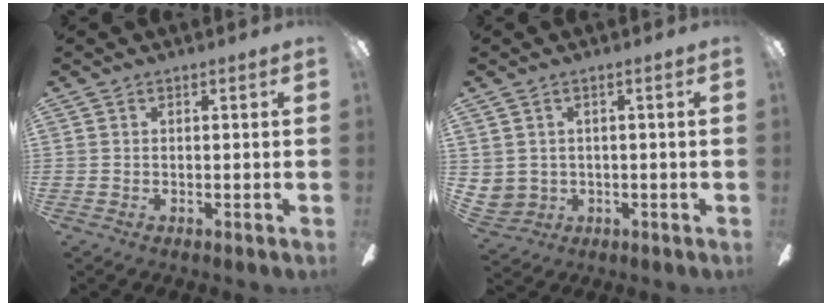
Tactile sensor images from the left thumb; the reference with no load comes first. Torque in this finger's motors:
{"motor_torque": [0.18, 0.28, -0.34, 0.39, 0.04]}